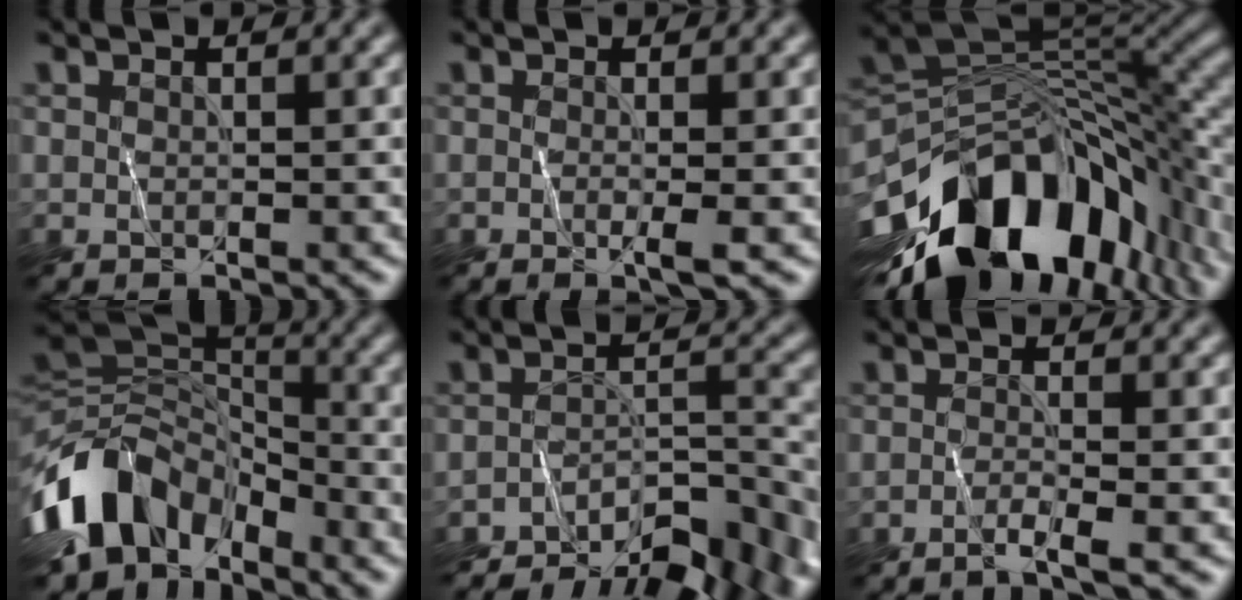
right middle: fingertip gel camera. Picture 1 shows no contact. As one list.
[{"total": 1.4, "force": [-0.2, 0.2, 1.4], "torque": [-0.020, 0.000, -0.006]}, {"total": 14.3, "force": [-6.7, 8.3, 9.5], "torque": [-0.153, 0.016, -0.114]}, {"total": 10.3, "force": [-5.0, 6.9, 5.7], "torque": [-0.103, 0.014, -0.104]}, {"total": 9.2, "force": [-7.6, 2.7, 4.2], "torque": [-0.055, 0.004, -0.106]}, {"total": 1.8, "force": [-1.1, 0.1, 1.4], "torque": [-0.018, 0.008, -0.031]}]